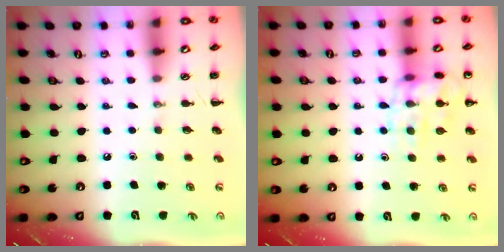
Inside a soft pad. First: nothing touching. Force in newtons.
{"total": 12.4, "press": 12.4, "slide": 0.8}